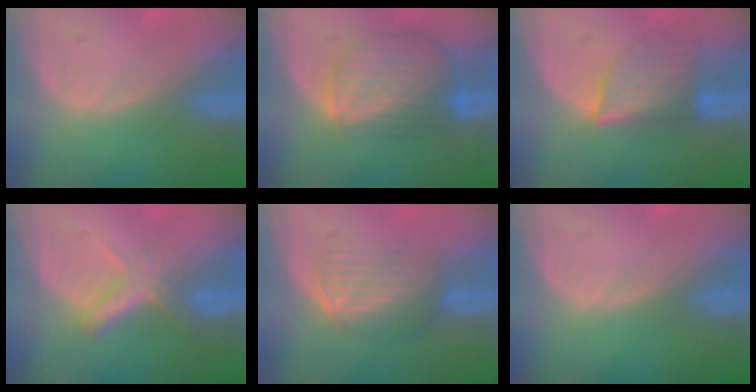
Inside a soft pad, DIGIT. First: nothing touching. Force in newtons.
{"total": 9.0, "press": 7.7, "slide": 4.6}
{"total": 6.5, "press": 6.5, "slide": 0.9}
{"total": 5.5, "press": 4.9, "slide": 2.5}
{"total": 5.8, "press": 5.5, "slide": 2.0}
{"total": 0.0}